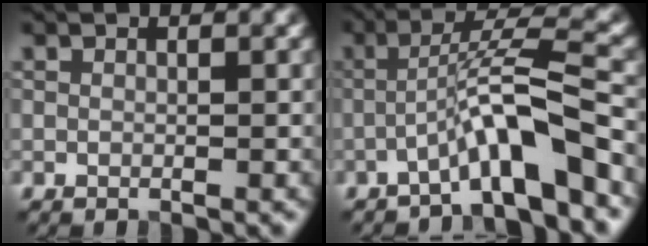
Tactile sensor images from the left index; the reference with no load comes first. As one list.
[{"total": 6.3, "force": [-3.1, 0.7, 5.4], "torque": [-0.094, 0.024, -0.058]}]